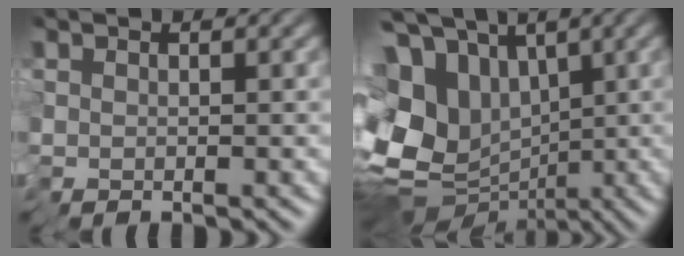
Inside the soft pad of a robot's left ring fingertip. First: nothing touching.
{"total": 13.5, "force": [-1.1, 10.3, 8.6], "torque": [-0.186, -0.007, -0.002]}